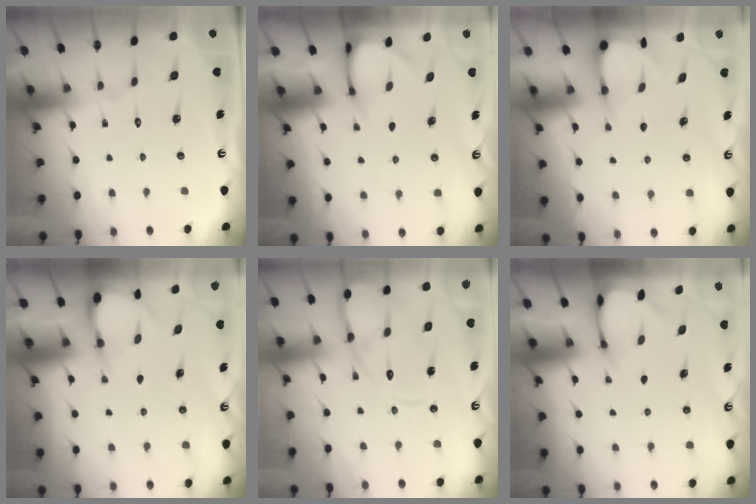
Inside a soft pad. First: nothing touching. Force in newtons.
{"total": 3.2, "press": 3.2, "slide": 0.3}
{"total": 3.6, "press": 3.5, "slide": 0.3}
{"total": 2.9, "press": 2.9, "slide": 0.3}
{"total": 12.7, "press": 12.6, "slide": 1.1}
{"total": 2.4, "press": 2.4, "slide": 0.1}